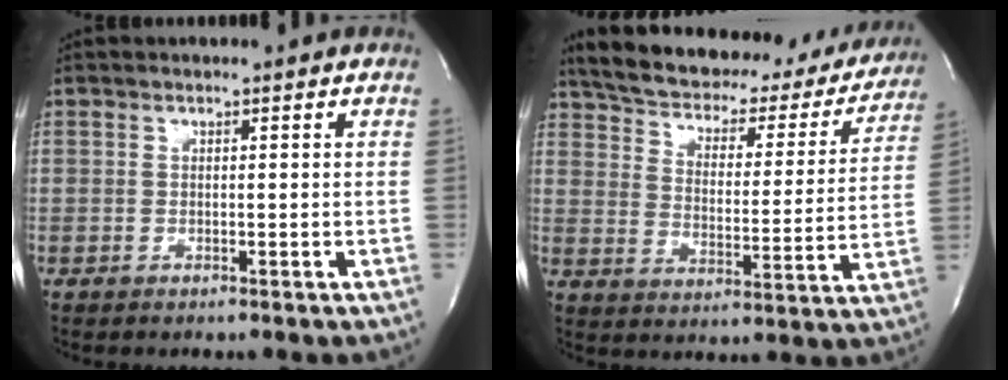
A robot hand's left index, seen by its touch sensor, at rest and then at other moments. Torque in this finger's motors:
{"motor_torque": [1.08, -1.06, 0.25, 0.10]}